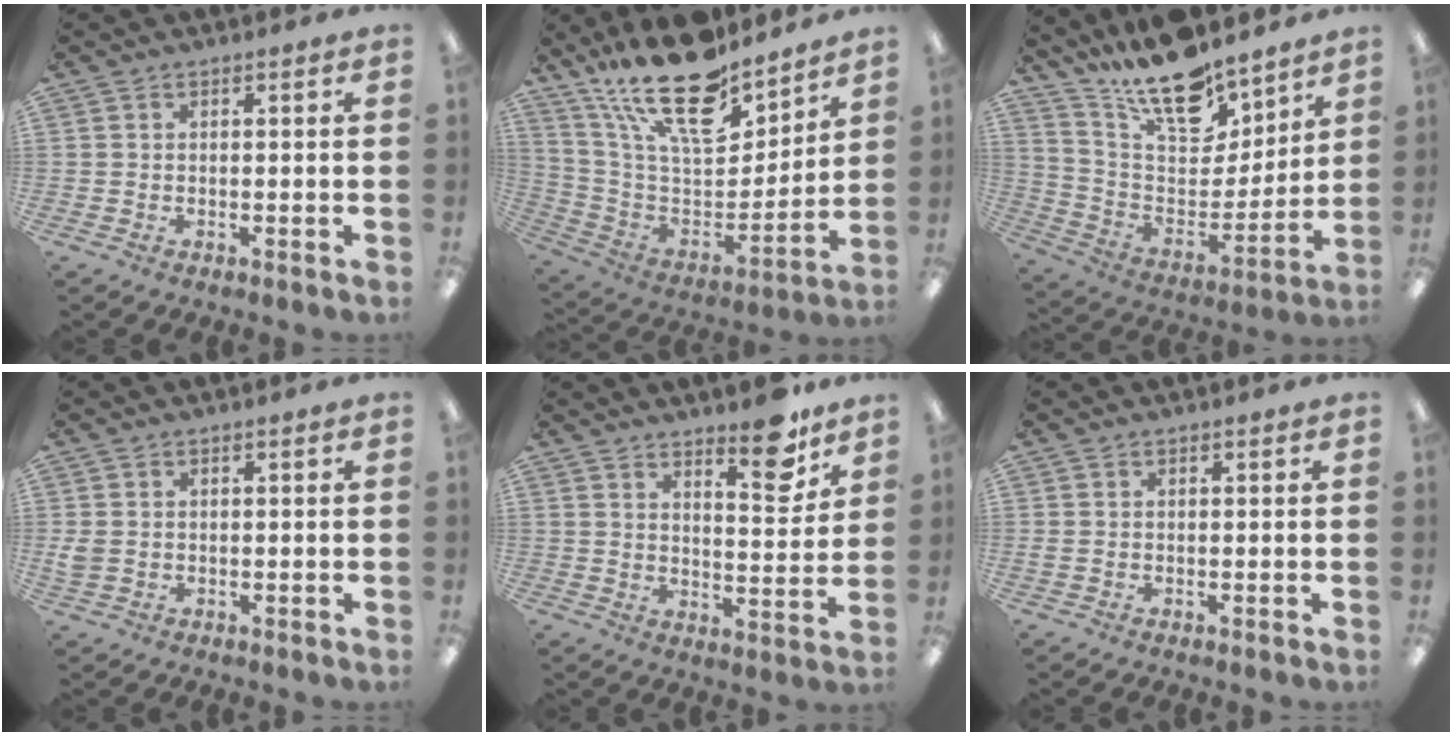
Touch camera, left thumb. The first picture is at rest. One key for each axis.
{"total": 23.5, "fx": 16.9, "fy": 9.4, "fz": 13.3, "tx": -0.246, "ty": -0.107, "tz": 0.299}
{"total": 19.5, "fx": 15.9, "fy": 7.6, "fz": 8.4, "tx": -0.152, "ty": -0.116, "tz": 0.282}
{"total": 2.5, "fx": 0.1, "fy": 2.1, "fz": 1.4, "tx": -0.017, "ty": 0.004, "tz": 0.000}
{"total": 11.1, "fx": 8.7, "fy": 3.3, "fz": 6.0, "tx": -0.061, "ty": -0.065, "tz": 0.143}
{"total": 0.6, "fx": 0.1, "fy": 0.5, "fz": 0.4, "tx": -0.007, "ty": 0.003, "tz": 0.000}